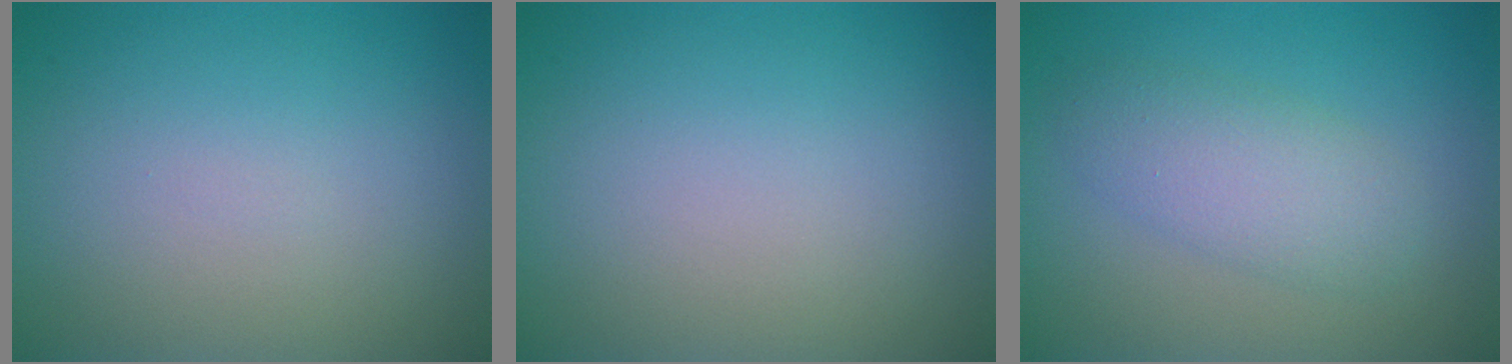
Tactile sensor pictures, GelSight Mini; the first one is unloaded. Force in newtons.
{"total": 0.0}
{"total": 3.6, "press": 3.6, "slide": 0.0}